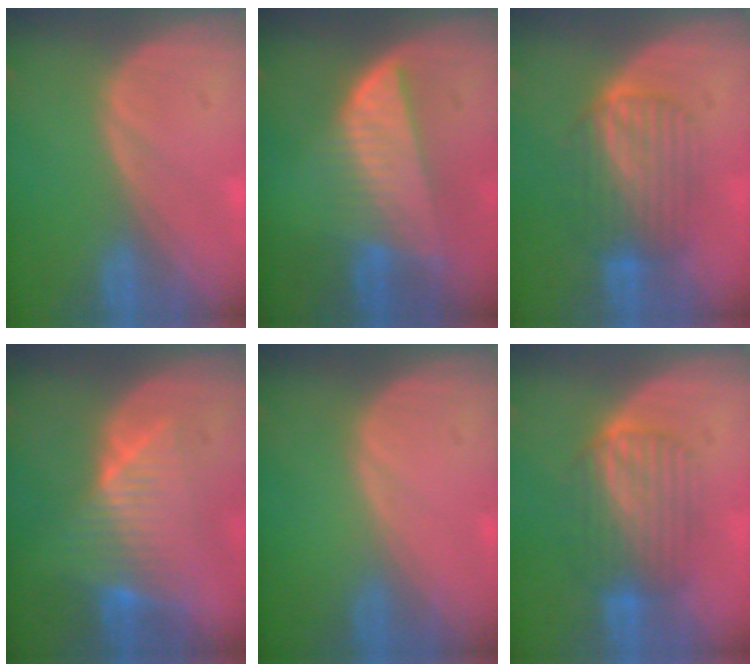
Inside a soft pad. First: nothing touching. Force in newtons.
{"total": 7.7, "press": 6.9, "slide": 3.5}
{"total": 6.6, "press": 6.5, "slide": 1.3}
{"total": 7.8, "press": 7.0, "slide": 3.6}
{"total": 0.0}
{"total": 6.6, "press": 6.5, "slide": 1.3}